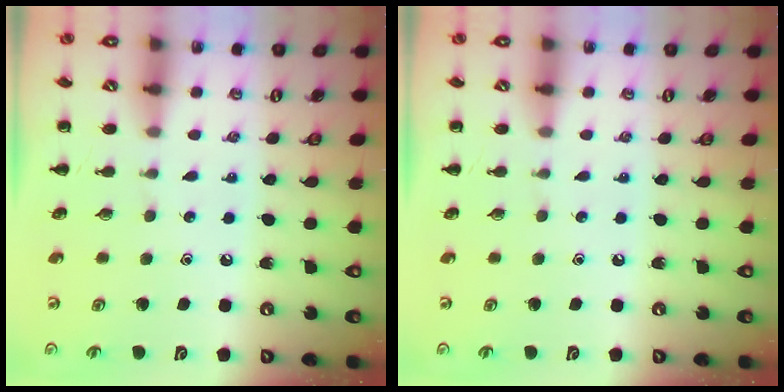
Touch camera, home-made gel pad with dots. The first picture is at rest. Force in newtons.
{"total": 0.0}